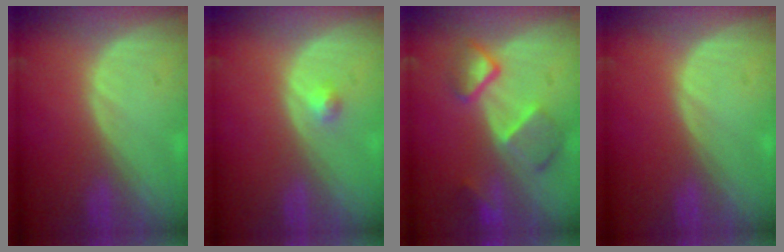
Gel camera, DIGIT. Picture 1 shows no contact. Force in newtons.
{"total": 1.5, "press": 1.3, "slide": 0.8}
{"total": 7.5, "press": 6.7, "slide": 3.5}
{"total": 0.0}